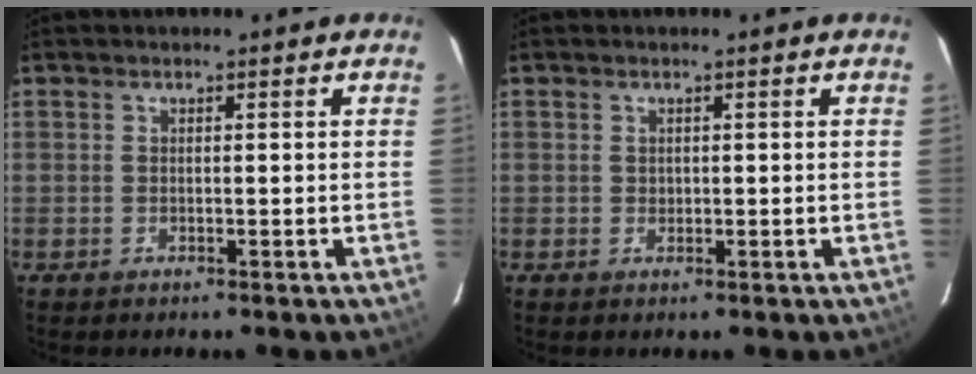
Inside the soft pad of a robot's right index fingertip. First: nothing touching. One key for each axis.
{"total": 0.8, "fx": 0.2, "fy": 0.8, "fz": 0.1, "tx": 0.001, "ty": 0.002, "tz": 0.004}